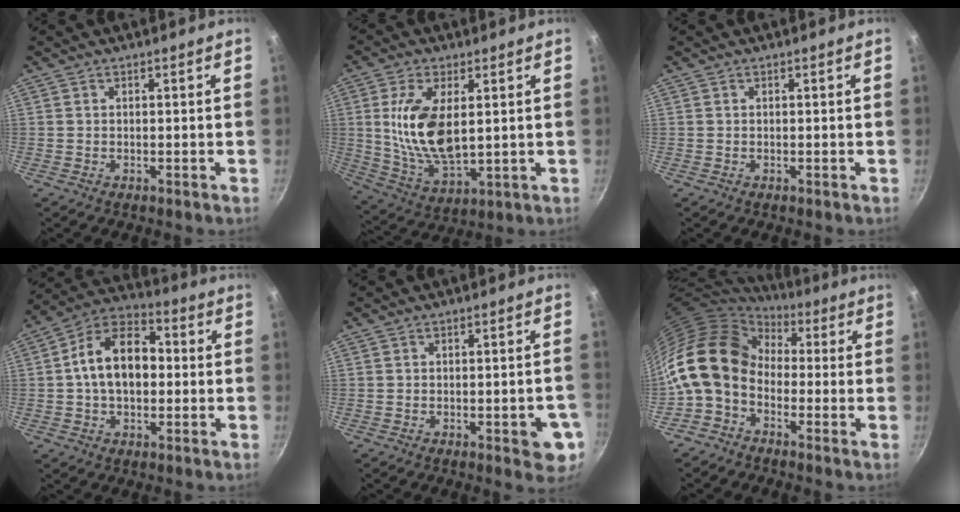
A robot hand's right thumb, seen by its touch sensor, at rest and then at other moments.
{"total": 14.2, "force": [2.4, 7.0, 12.2], "torque": [-0.228, -0.017, 0.054]}
{"total": 0.0}
{"total": 14.2, "force": [0.4, 9.4, 10.7], "torque": [-0.149, 0.034, -0.011]}
{"total": 6.6, "force": [-2.2, 2.5, 5.7], "torque": [-0.048, 0.006, -0.025]}
{"total": 15.0, "force": [-0.4, 11.6, 9.5], "torque": [-0.169, 0.035, -0.031]}